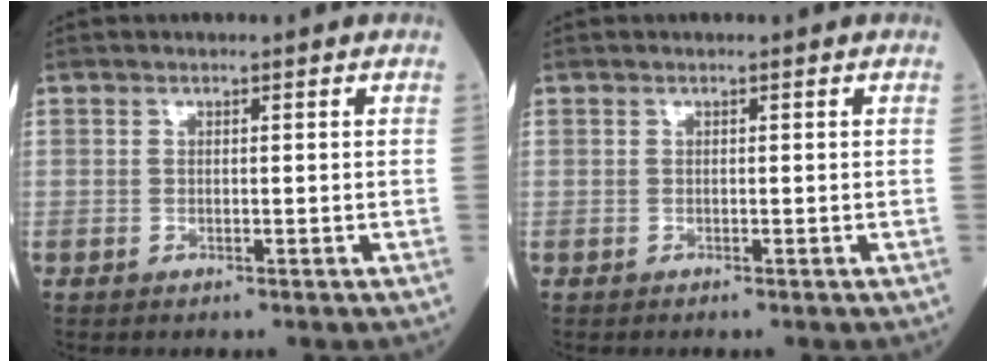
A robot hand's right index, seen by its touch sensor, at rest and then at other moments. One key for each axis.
{"total": 0.0}